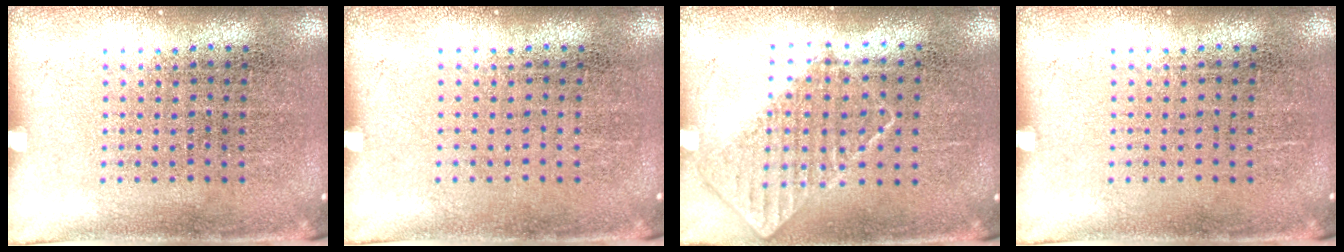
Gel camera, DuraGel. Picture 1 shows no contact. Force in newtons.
{"total": 0.0}
{"total": 0.8, "press": 0.8, "slide": 0.2}
{"total": 0.0}